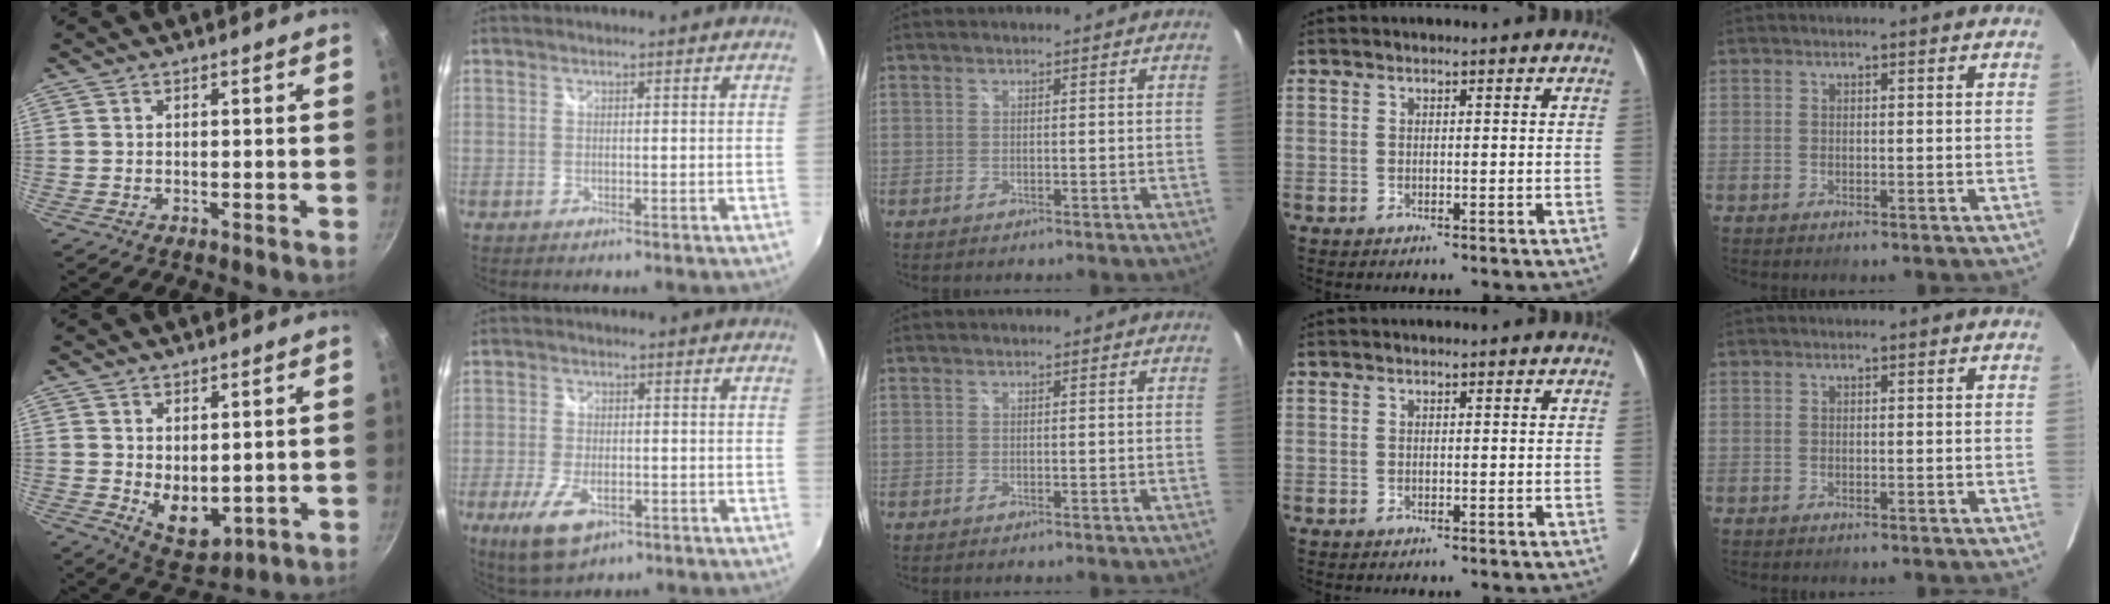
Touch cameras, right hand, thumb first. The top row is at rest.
{"thumb": {"total": 7.0, "force": [0.7, 4.4, 5.5], "torque": [-0.064, -0.023, 0.031]}, "index": {"total": 9.6, "force": [-4.7, 4.7, 7.0], "torque": [-0.155, -0.021, -0.078]}}